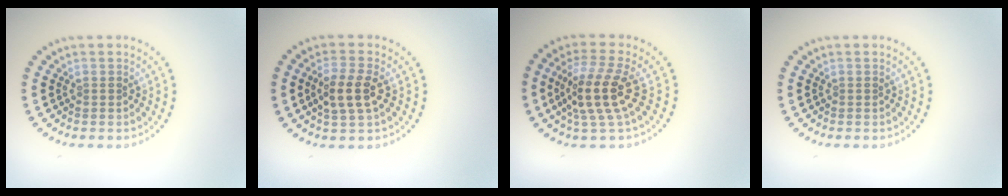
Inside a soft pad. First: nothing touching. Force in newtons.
{"total": 3.2, "press": 3.1, "slide": 0.9}
{"total": 4.4, "press": 3.8, "slide": 2.3}
{"total": 0.0}